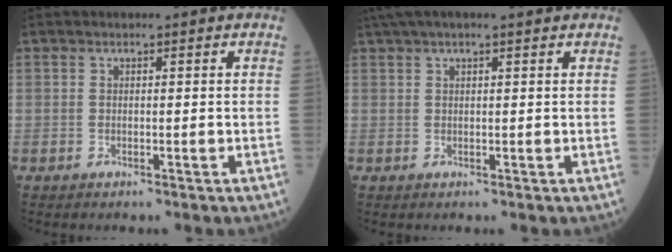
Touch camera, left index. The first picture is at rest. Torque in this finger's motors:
{"motor_torque": [0.47, -1.66, 0.38, 0.15]}